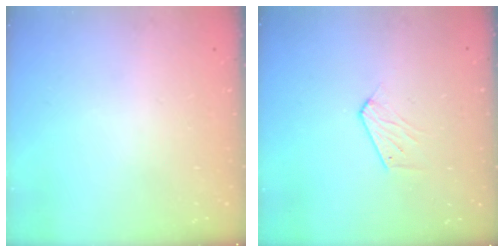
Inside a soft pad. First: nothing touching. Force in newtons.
{"total": 5.2, "press": 5.2, "slide": 0.5}